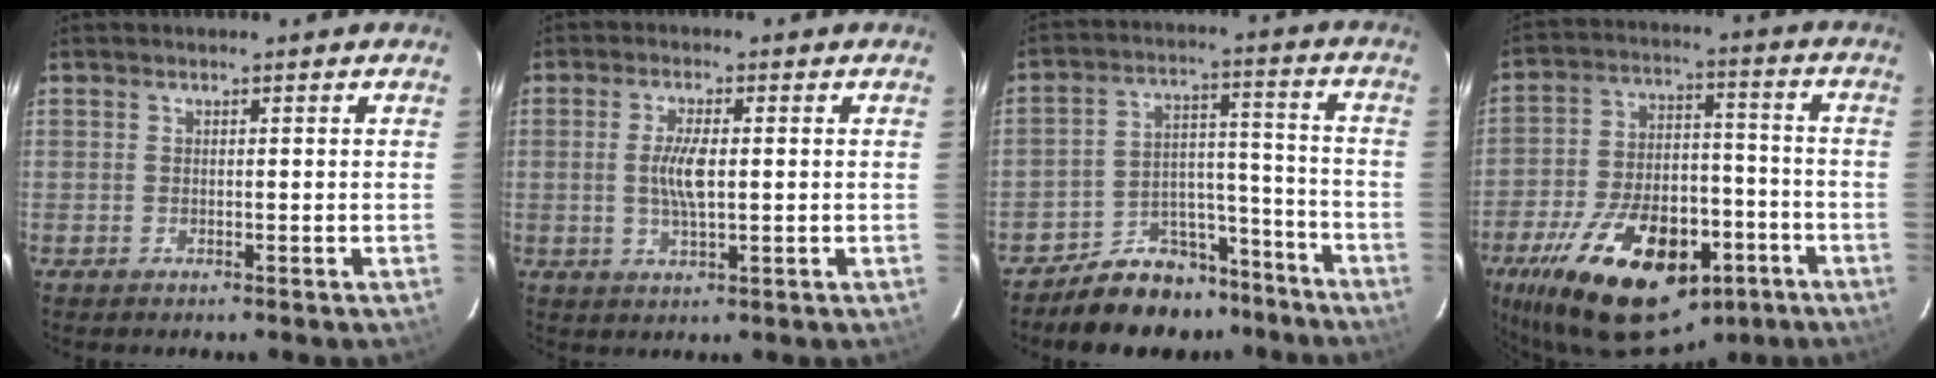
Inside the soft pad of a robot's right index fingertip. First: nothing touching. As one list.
[{"total": 5.2, "force": [0.2, 1.6, 5.0], "torque": [-0.096, 0.000, 0.004]}, {"total": 13.4, "force": [-11.3, 6.7, 2.7], "torque": [-0.049, 0.056, -0.159]}, {"total": 26.8, "force": [-14.9, 14.0, 17.3], "torque": [-0.333, -0.004, -0.220]}]